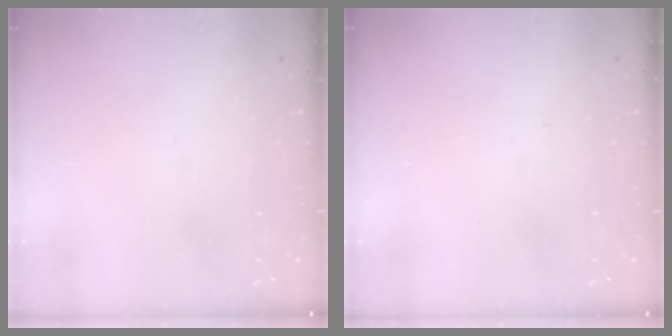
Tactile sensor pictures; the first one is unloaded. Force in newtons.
{"total": 3.1, "press": 3.1, "slide": 0.5}